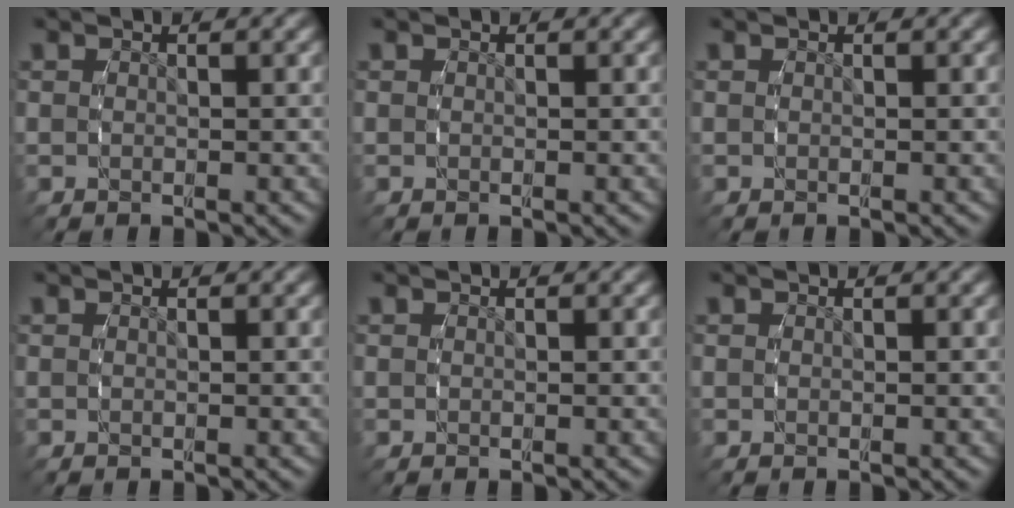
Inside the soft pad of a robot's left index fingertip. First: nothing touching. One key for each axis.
{"total": 0.0}
{"total": 0.0}
{"total": 0.0}
{"total": 0.0}
{"total": 0.0}